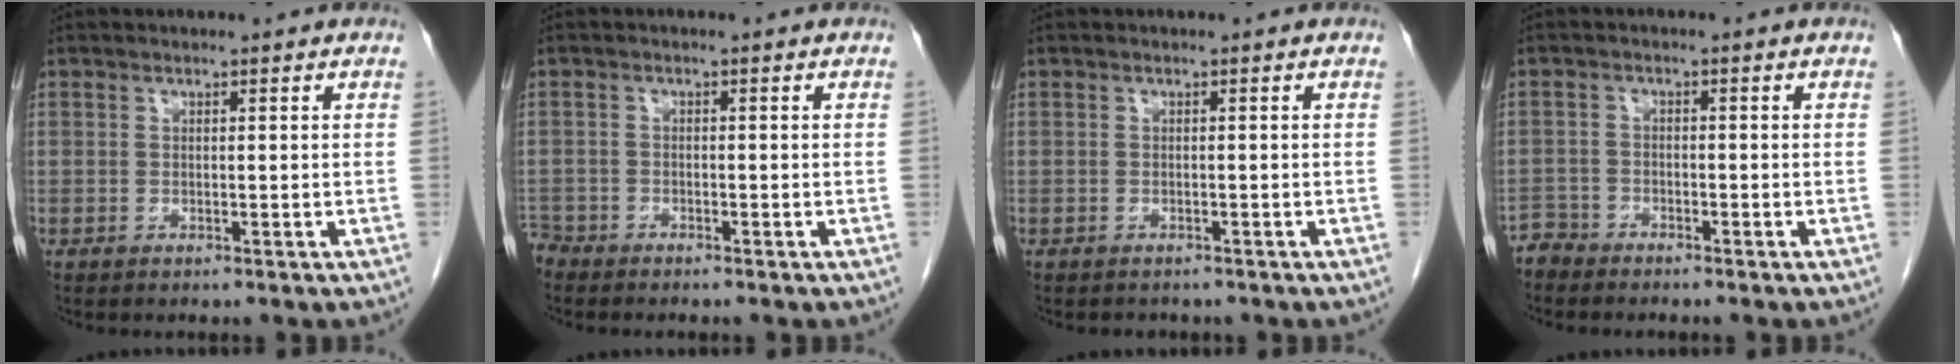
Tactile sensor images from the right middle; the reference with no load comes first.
{"total": 2.4, "force": [-2.3, 0.7, -0.1], "torque": [-0.001, -0.004, -0.046]}
{"total": 1.9, "force": [-1.6, 0.9, 0.3], "torque": [-0.009, -0.001, -0.021]}
{"total": 2.5, "force": [-2.3, 0.5, -0.7], "torque": [0.015, -0.005, -0.049]}